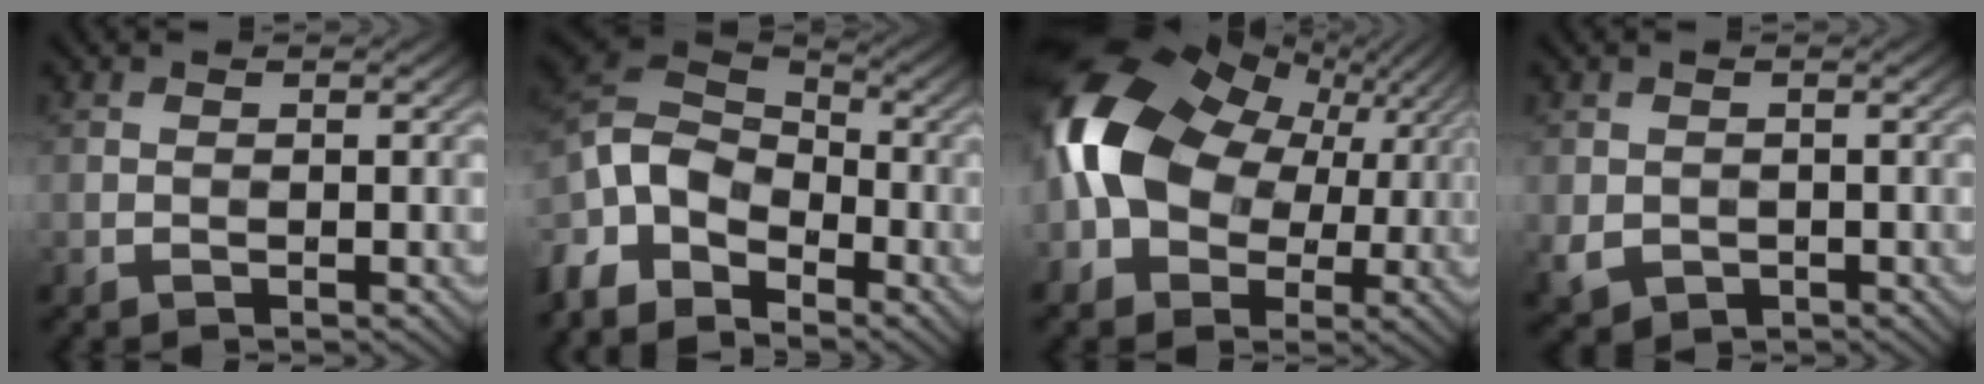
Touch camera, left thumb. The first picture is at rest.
{"total": 10.7, "force": [-6.0, 6.5, 6.2], "torque": [-0.165, -0.010, -0.136]}
{"total": 16.6, "force": [1.7, 12.2, 11.1], "torque": [-0.224, -0.003, 0.036]}
{"total": 2.6, "force": [-0.8, 2.1, 1.3], "torque": [-0.035, -0.016, -0.013]}